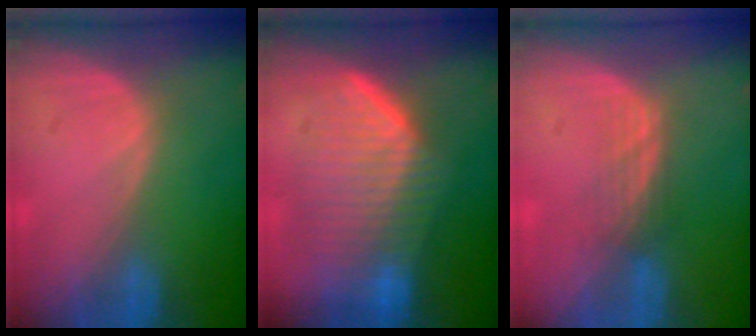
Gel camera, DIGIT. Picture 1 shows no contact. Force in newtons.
{"total": 8.9, "press": 8.7, "slide": 2.0}
{"total": 2.8, "press": 2.5, "slide": 1.2}